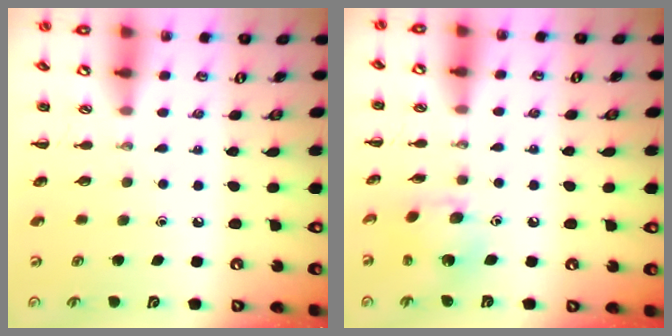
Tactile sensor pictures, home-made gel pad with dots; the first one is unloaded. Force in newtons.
{"total": 5.7, "press": 5.7, "slide": 0.8}